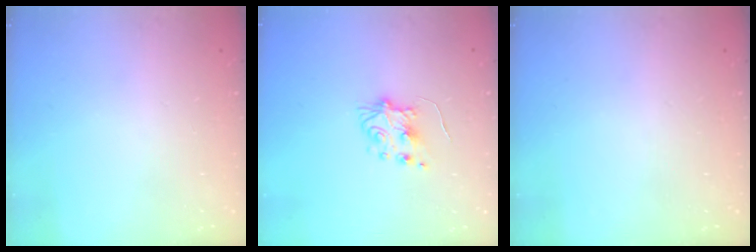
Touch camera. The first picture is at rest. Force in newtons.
{"total": 6.4, "press": 6.4, "slide": 0.4}
{"total": 0.0}